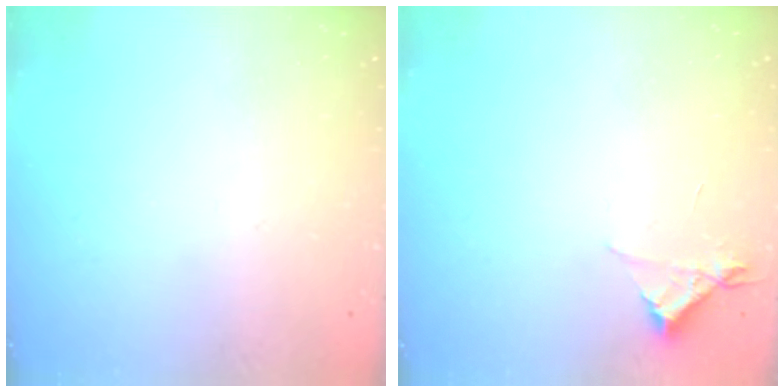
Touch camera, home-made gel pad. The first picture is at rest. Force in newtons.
{"total": 5.0, "press": 4.9, "slide": 0.7}